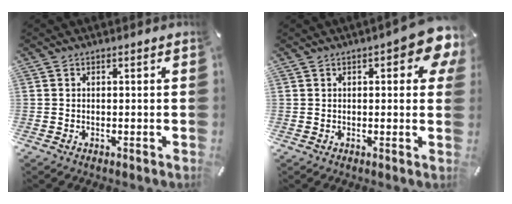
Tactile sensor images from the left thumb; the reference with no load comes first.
{"total": 8.3, "force": [3.1, 3.3, 6.9], "torque": [-0.084, -0.012, 0.047]}